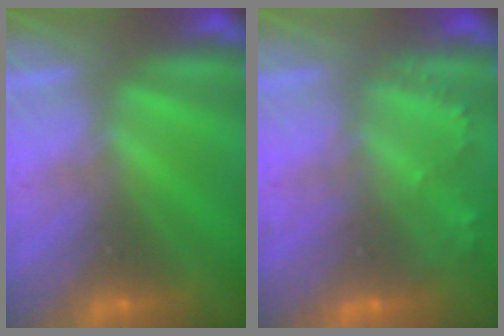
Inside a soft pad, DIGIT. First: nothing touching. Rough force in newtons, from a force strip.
{"total": 2.2}